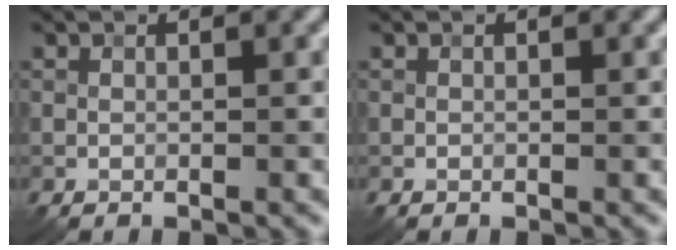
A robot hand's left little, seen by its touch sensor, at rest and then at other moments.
{"total": 0.0}